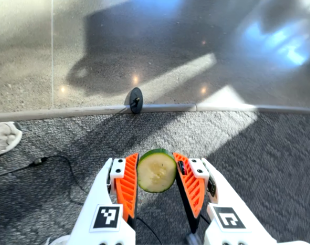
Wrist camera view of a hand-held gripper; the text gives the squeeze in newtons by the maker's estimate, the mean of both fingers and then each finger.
{"total": 10.4, "left": 10.7, "right": 10.1}